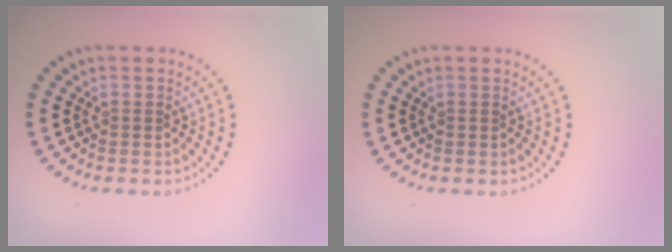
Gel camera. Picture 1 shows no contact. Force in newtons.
{"total": 0.0}